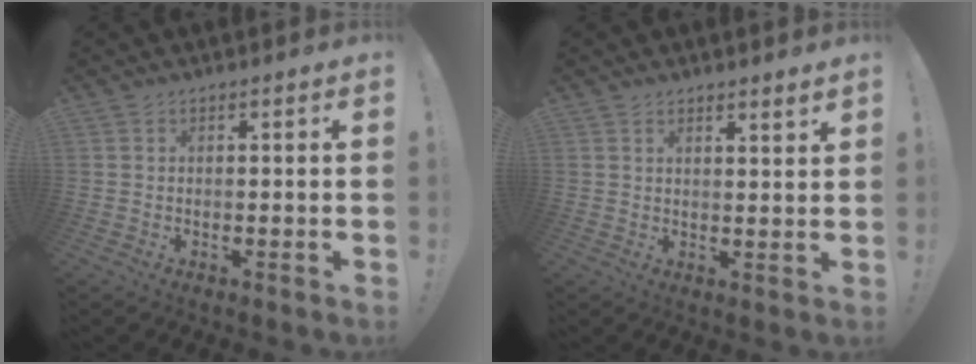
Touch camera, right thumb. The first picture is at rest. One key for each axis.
{"total": 2.6, "fx": 2.4, "fy": 0.3, "fz": 1.0, "tx": -0.002, "ty": -0.021, "tz": 0.039}